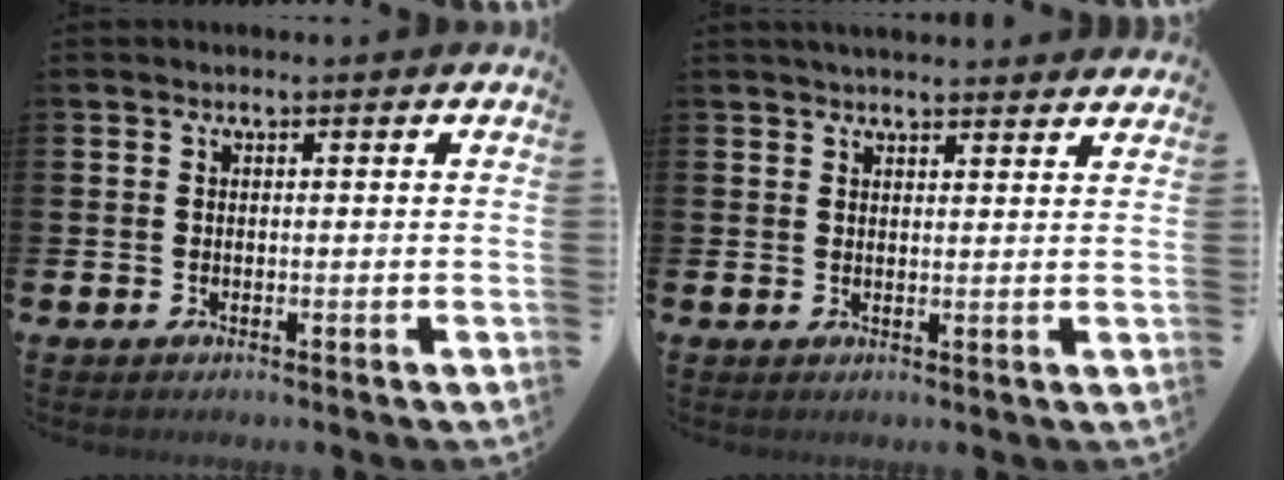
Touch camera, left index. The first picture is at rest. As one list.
[{"total": 2.9, "force": [2.9, 0.1, 0.2], "torque": [-0.006, -0.014, 0.053]}]